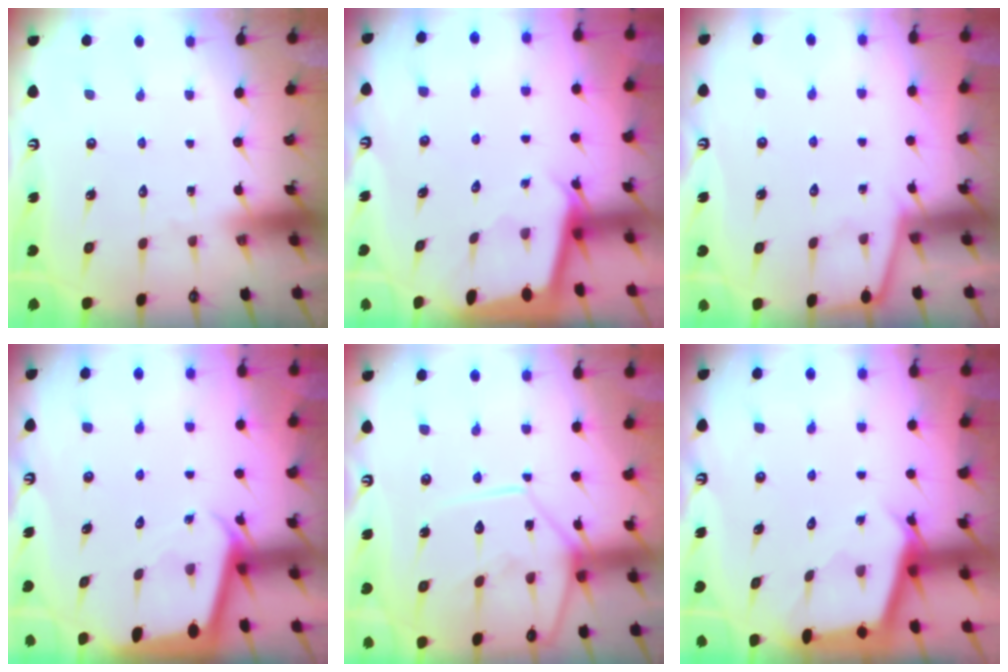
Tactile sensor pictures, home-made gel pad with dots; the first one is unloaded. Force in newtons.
{"total": 1.9, "press": 1.9, "slide": 0.1}
{"total": 2.4, "press": 2.4, "slide": 0.4}
{"total": 2.0, "press": 2.0, "slide": 0.2}
{"total": 12.1, "press": 12.1, "slide": 1.2}
{"total": 2.5, "press": 2.5, "slide": 0.1}